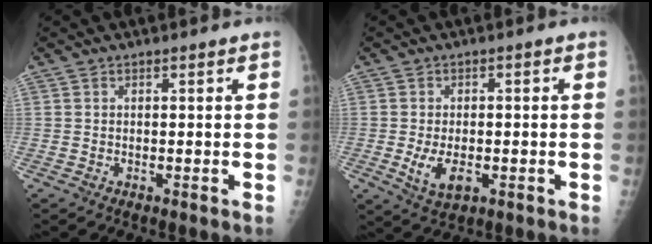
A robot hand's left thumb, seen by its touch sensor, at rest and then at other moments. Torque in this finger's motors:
{"motor_torque": [-0.26, 0.34, 0.26, -0.13, 0.01]}